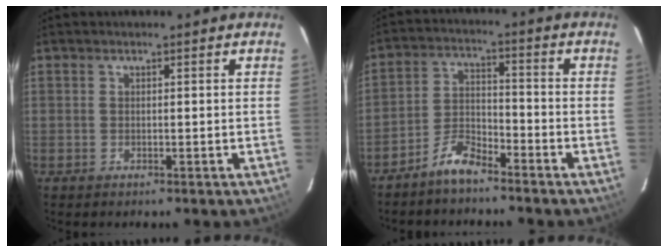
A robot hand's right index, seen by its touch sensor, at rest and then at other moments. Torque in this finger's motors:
{"motor_torque": [0.56, -0.45, 0.04, 0.01]}